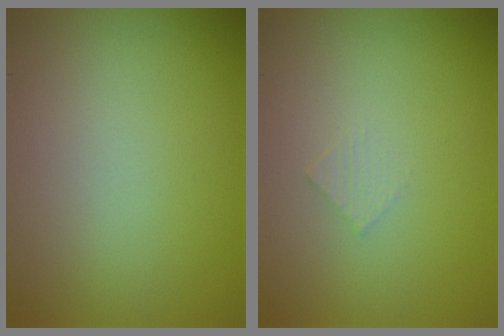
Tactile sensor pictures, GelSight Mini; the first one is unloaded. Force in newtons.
{"total": 0.8, "press": 0.8, "slide": 0.1}